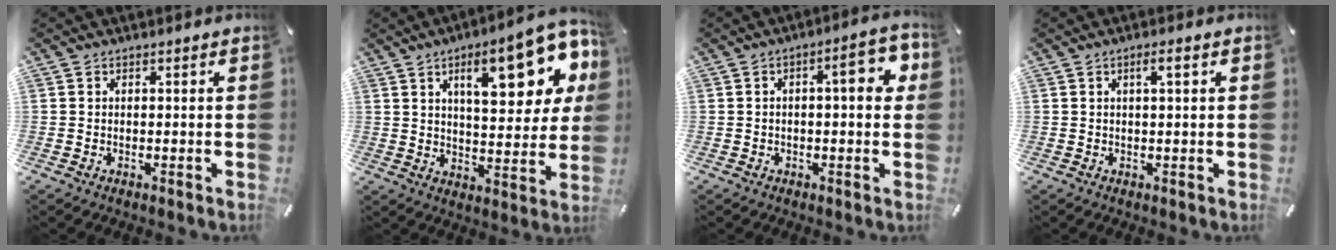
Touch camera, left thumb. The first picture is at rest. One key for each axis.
{"total": 20.8, "fx": 8.8, "fy": 7.9, "fz": 17.1, "tx": -0.243, "ty": -0.031, "tz": 0.132}
{"total": 8.5, "fx": 1.6, "fy": 2.8, "fz": 7.9, "tx": -0.098, "ty": -0.007, "tz": 0.016}
{"total": 2.9, "fx": 0.9, "fy": 0.5, "fz": 2.7, "tx": -0.046, "ty": 0.002, "tz": 0.011}